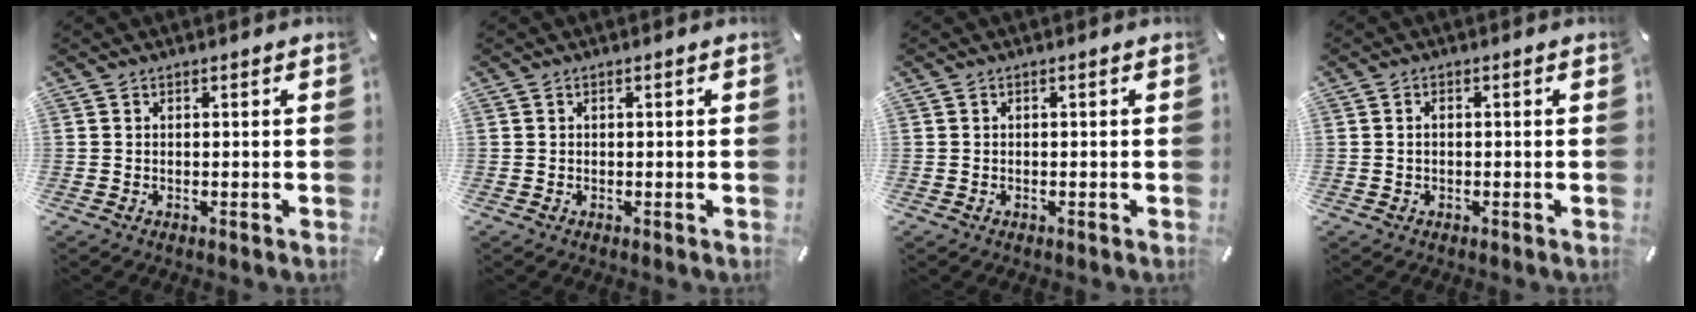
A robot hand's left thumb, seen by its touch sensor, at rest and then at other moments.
{"total": 0.5, "force": [0.0, 0.2, 0.5], "torque": [-0.009, 0.001, 0.000]}
{"total": 0.0}
{"total": 0.8, "force": [0.0, 0.4, 0.7], "torque": [-0.013, 0.003, -0.001]}